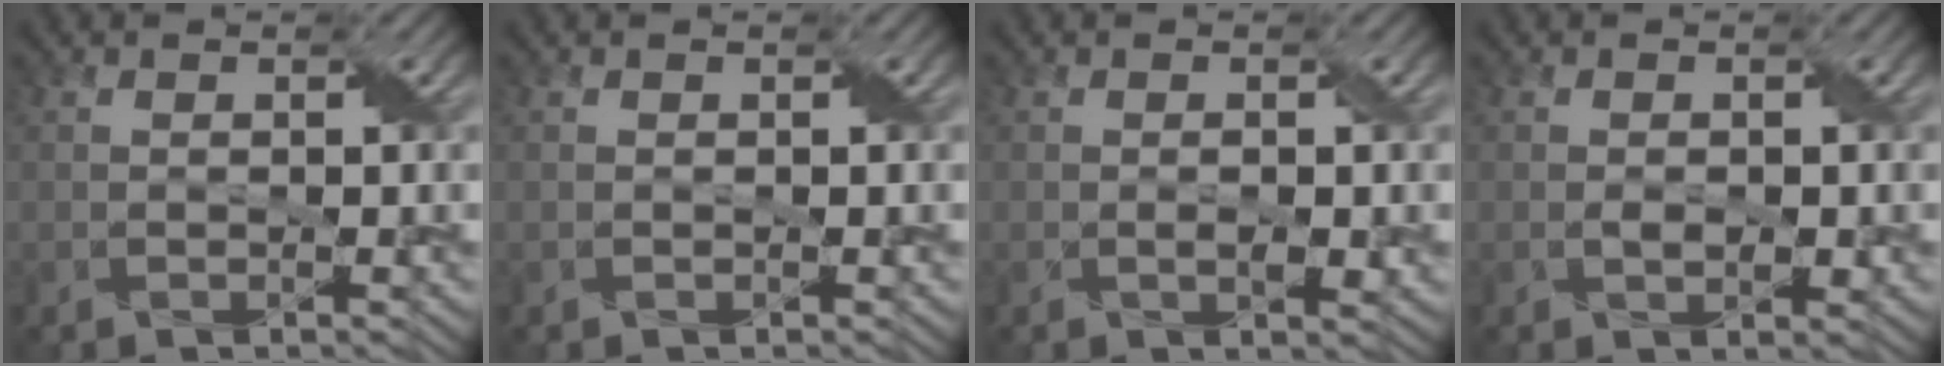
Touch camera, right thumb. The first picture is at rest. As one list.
[{"total": 0.0}, {"total": 1.6, "force": [-0.2, 0.8, 1.4], "torque": [-0.025, -0.003, 0.001]}, {"total": 1.4, "force": [-0.2, 0.8, 1.1], "torque": [-0.020, -0.002, 0.001]}]